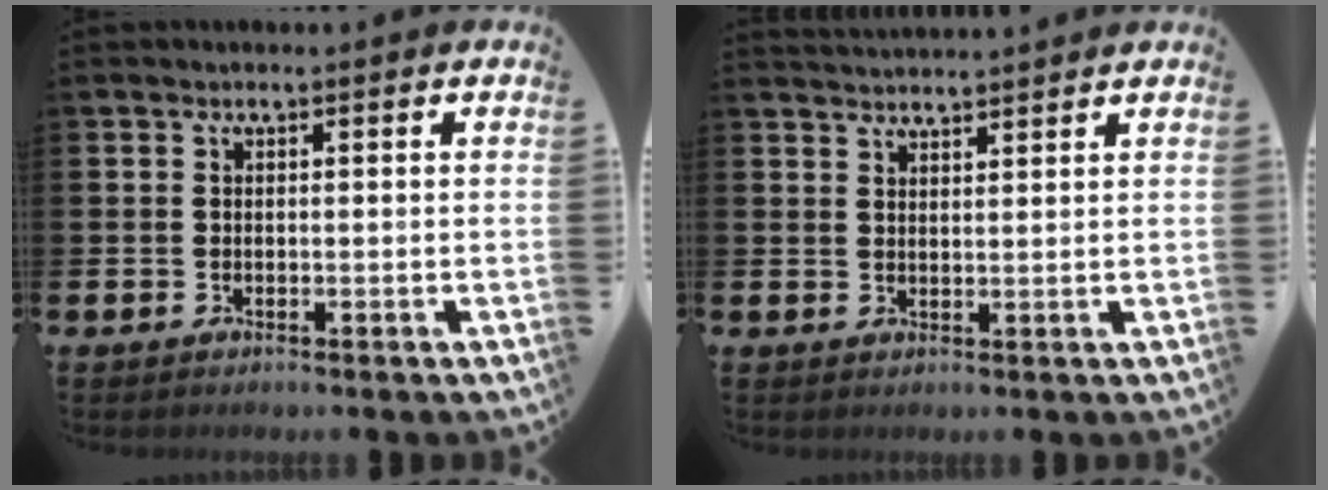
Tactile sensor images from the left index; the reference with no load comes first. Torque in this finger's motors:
{"motor_torque": [0.28, -0.36, 0.21, 0.06]}